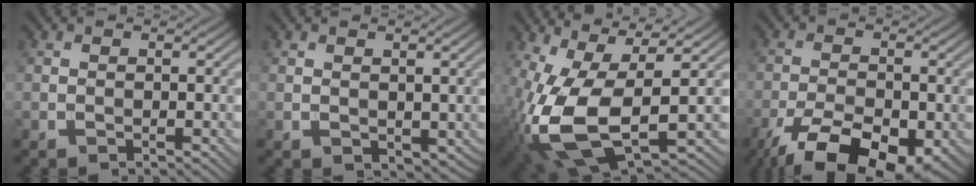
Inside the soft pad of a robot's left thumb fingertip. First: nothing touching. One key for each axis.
{"total": 1.6, "fx": 0.8, "fy": 1.0, "fz": 1.0, "tx": -0.024, "ty": -0.004, "tz": 0.018}
{"total": 14.4, "fx": -1.9, "fy": 6.4, "fz": 12.8, "tx": -0.297, "ty": -0.023, "tz": -0.019}
{"total": 12.4, "fx": -7.4, "fy": 4.9, "fz": 8.7, "tx": -0.155, "ty": -0.022, "tz": -0.126}